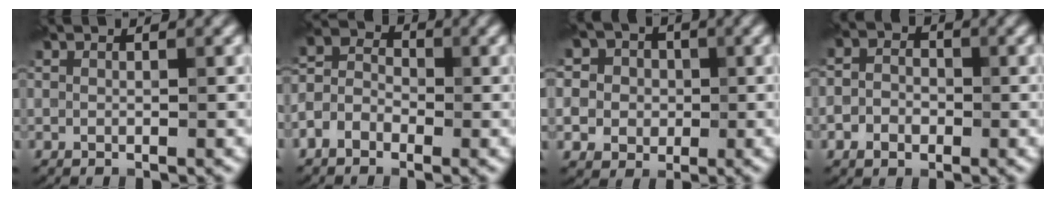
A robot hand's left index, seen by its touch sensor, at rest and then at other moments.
{"total": 3.7, "force": [-1.8, 2.7, 1.9], "torque": [-0.032, 0.002, -0.044]}
{"total": 12.0, "force": [2.2, 10.8, 4.8], "torque": [-0.121, 0.034, 0.008]}
{"total": 3.4, "force": [-0.8, 2.8, 1.6], "torque": [-0.010, 0.002, -0.022]}